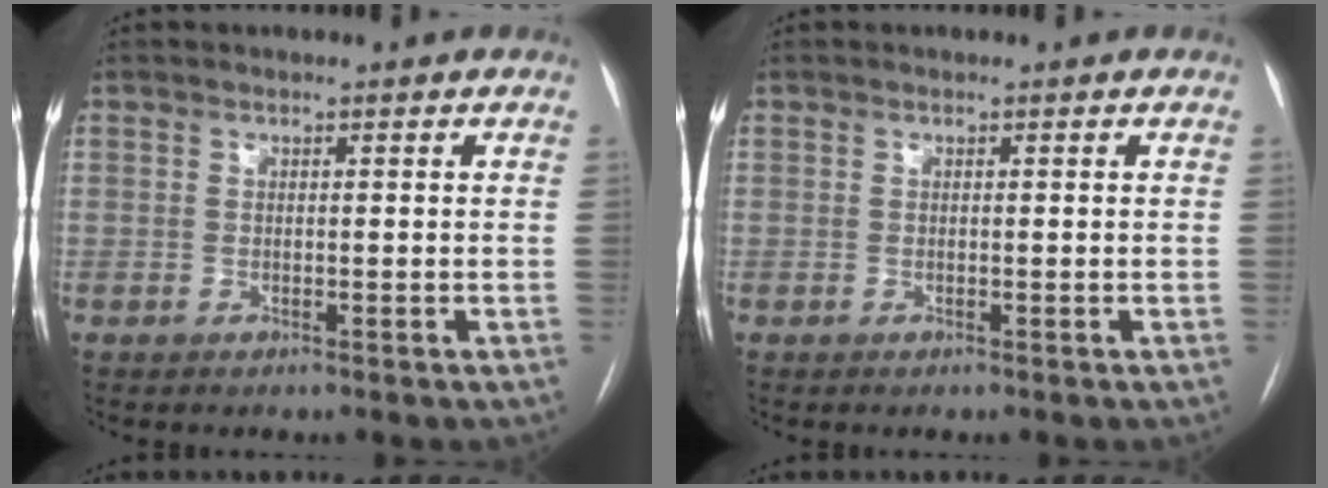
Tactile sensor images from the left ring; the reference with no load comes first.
{"total": 0.0}